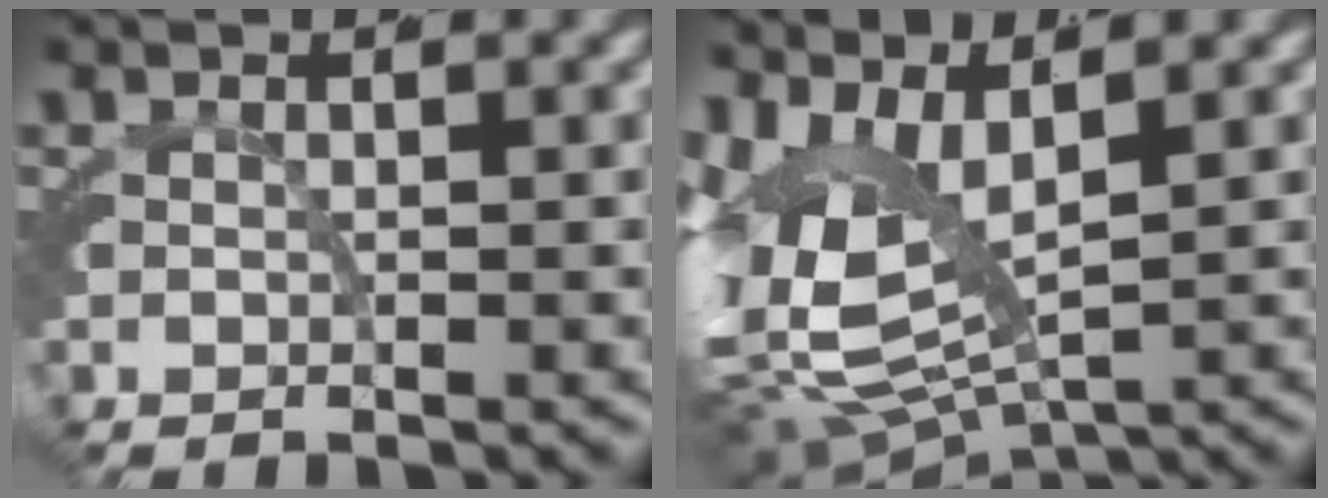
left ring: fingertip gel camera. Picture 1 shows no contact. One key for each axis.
{"total": 12.5, "fx": -0.8, "fy": 8.7, "fz": 8.9, "tx": -0.196, "ty": -0.044, "tz": 0.007}